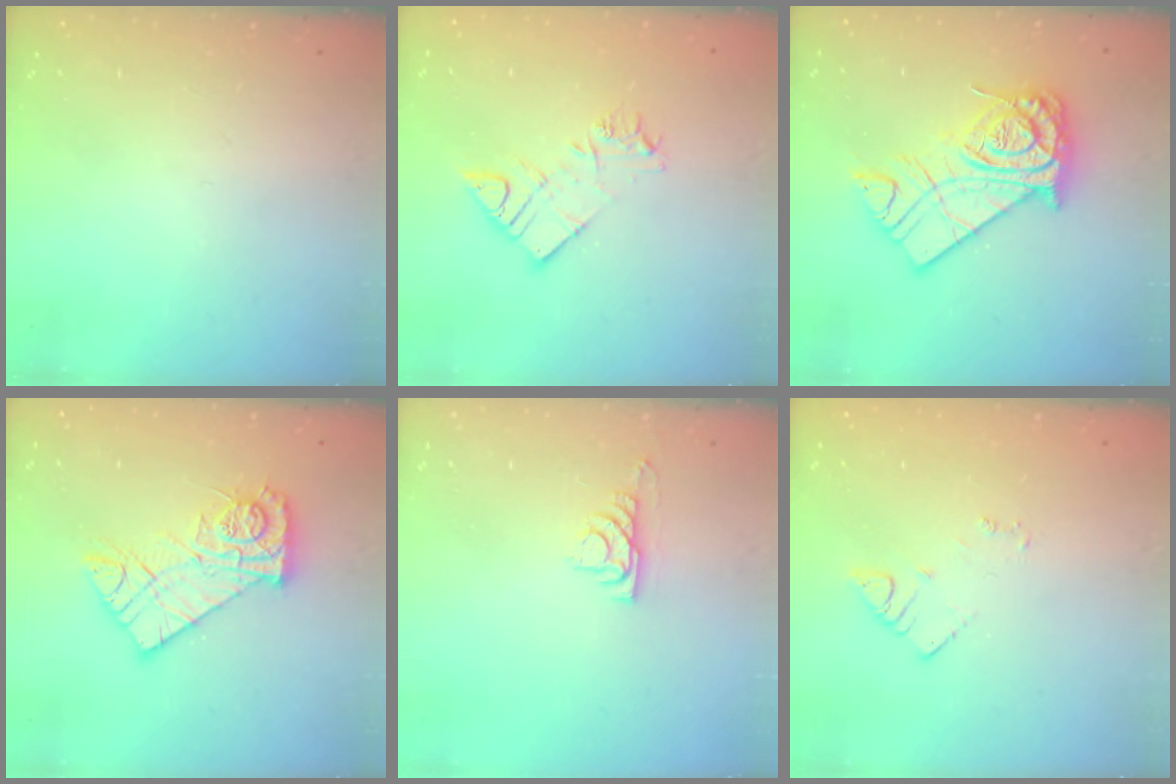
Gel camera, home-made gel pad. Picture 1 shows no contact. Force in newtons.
{"total": 10.5, "press": 10.5, "slide": 1.0}
{"total": 18.2, "press": 18.1, "slide": 1.6}
{"total": 14.6, "press": 14.6, "slide": 1.4}
{"total": 5.0, "press": 4.9, "slide": 0.7}
{"total": 2.9, "press": 2.9, "slide": 0.3}